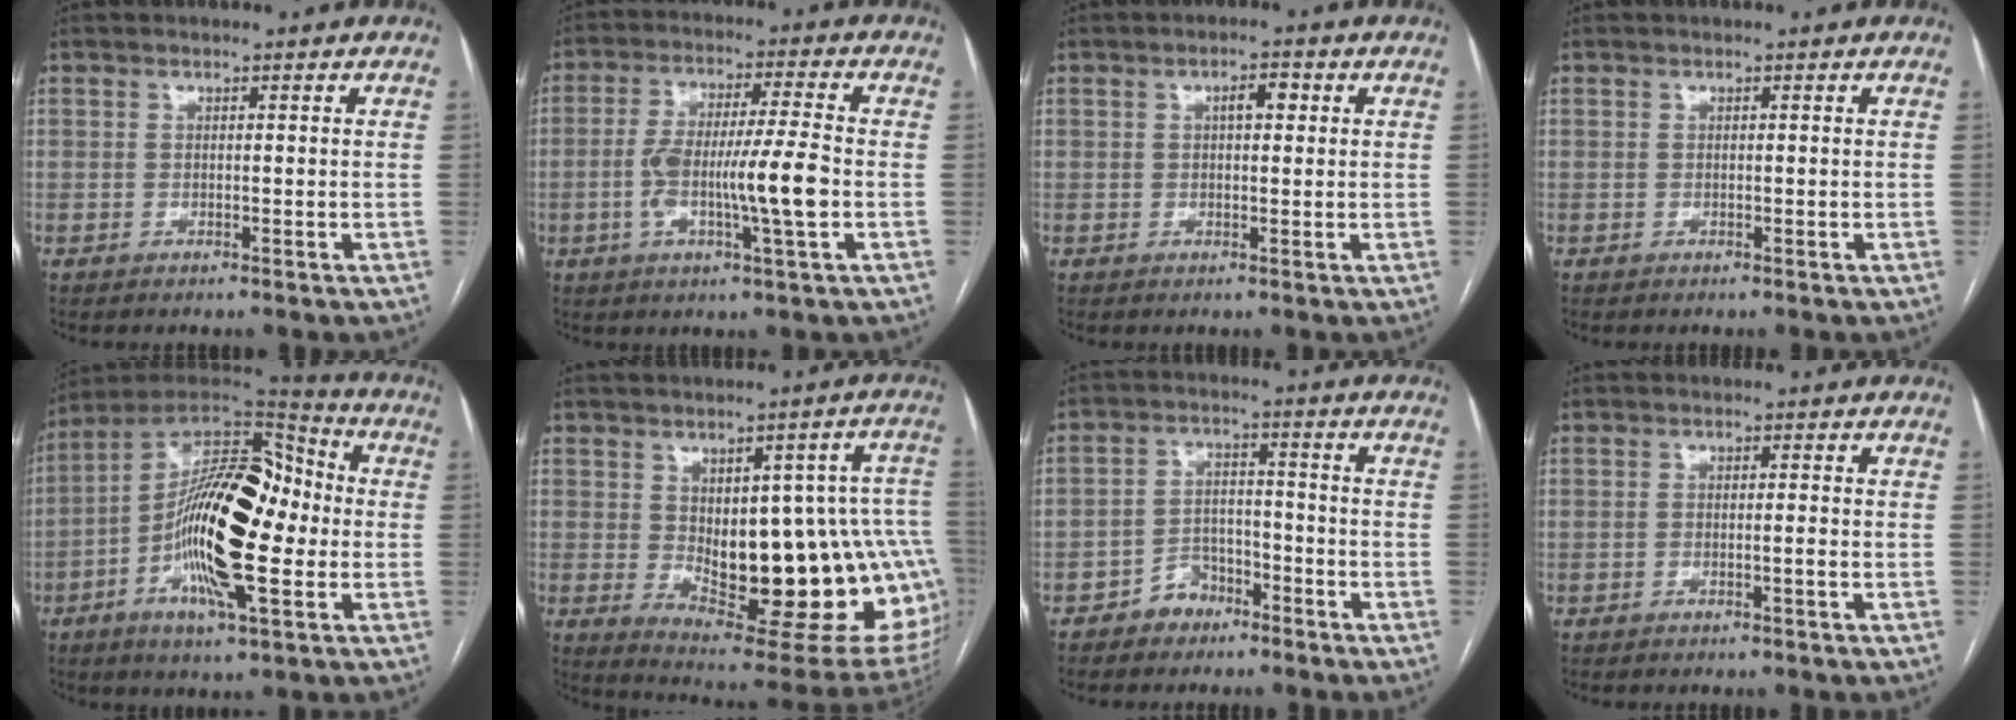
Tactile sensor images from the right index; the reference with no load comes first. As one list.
[{"total": 11.2, "force": [-2.2, 0.5, 11.0], "torque": [-0.201, 0.004, -0.042]}, {"total": 2.9, "force": [0.8, 1.1, 2.5], "torque": [-0.043, 0.011, 0.013]}, {"total": 0.0}, {"total": 20.6, "force": [-2.9, 6.2, 19.4], "torque": [-0.358, 0.021, -0.055]}, {"total": 24.6, "force": [-1.8, 8.1, 23.2], "torque": [-0.241, 0.008, 0.001]}, {"total": 4.9, "force": [-3.5, 3.3, 1.2], "torque": [-0.016, 0.018, -0.059]}, {"total": 1.0, "force": [-0.5, -0.1, 0.8], "torque": [-0.015, 0.001, -0.009]}]